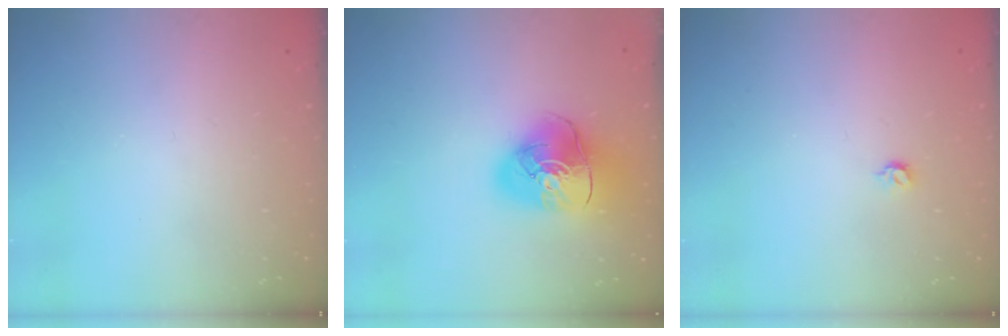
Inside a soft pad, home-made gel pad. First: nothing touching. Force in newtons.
{"total": 14.6, "press": 14.4, "slide": 2.1}
{"total": 3.9, "press": 3.8, "slide": 0.7}